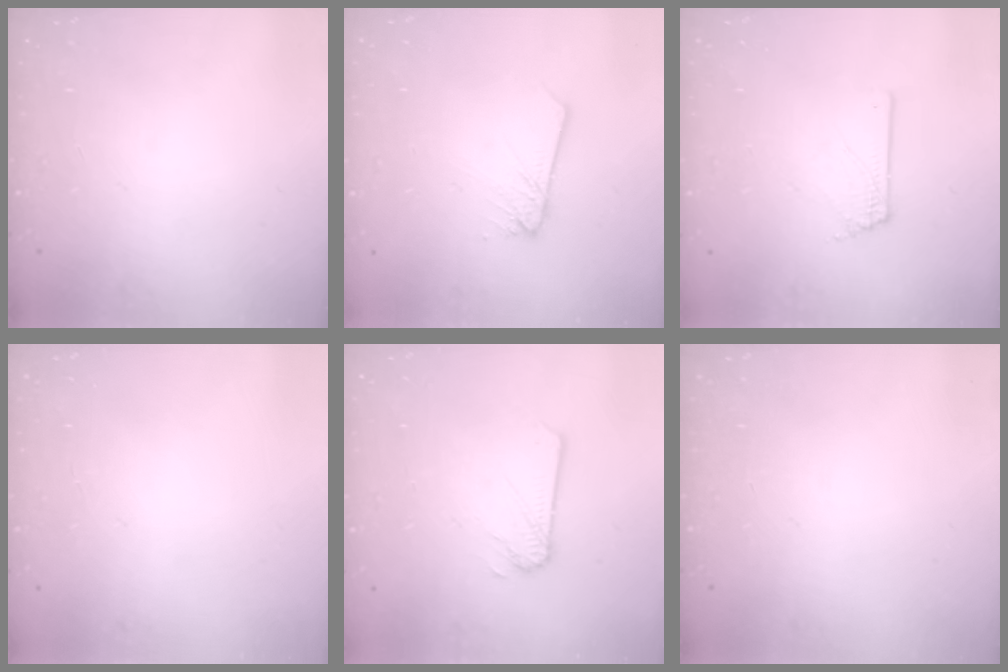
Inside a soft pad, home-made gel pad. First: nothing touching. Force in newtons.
{"total": 2.0, "press": 2.0, "slide": 0.2}
{"total": 1.3, "press": 1.3, "slide": 0.1}
{"total": 0.0}
{"total": 2.2, "press": 2.2, "slide": 0.0}
{"total": 0.0}